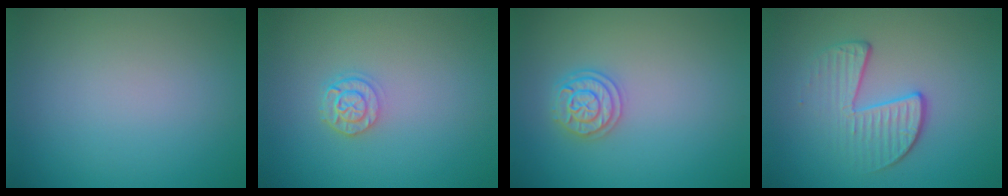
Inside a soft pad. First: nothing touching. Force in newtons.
{"total": 2.2, "press": 1.8, "slide": 1.2}
{"total": 2.4, "press": 2.4, "slide": 0.4}
{"total": 3.8, "press": 2.8, "slide": 2.6}